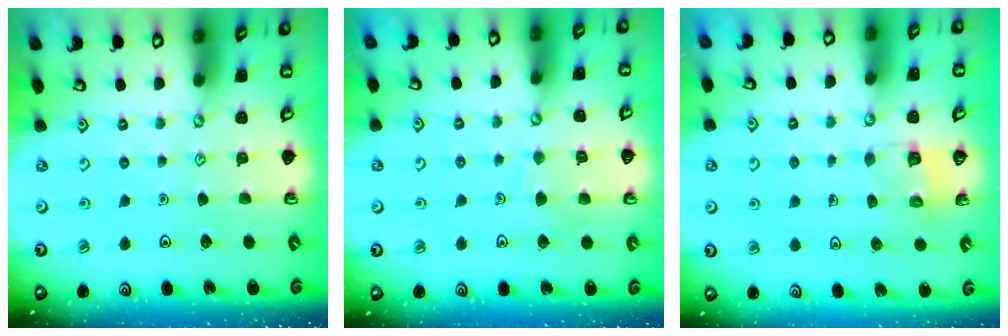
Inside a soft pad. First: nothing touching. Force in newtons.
{"total": 6.0, "press": 6.0, "slide": 0.5}
{"total": 5.8, "press": 5.8, "slide": 0.3}